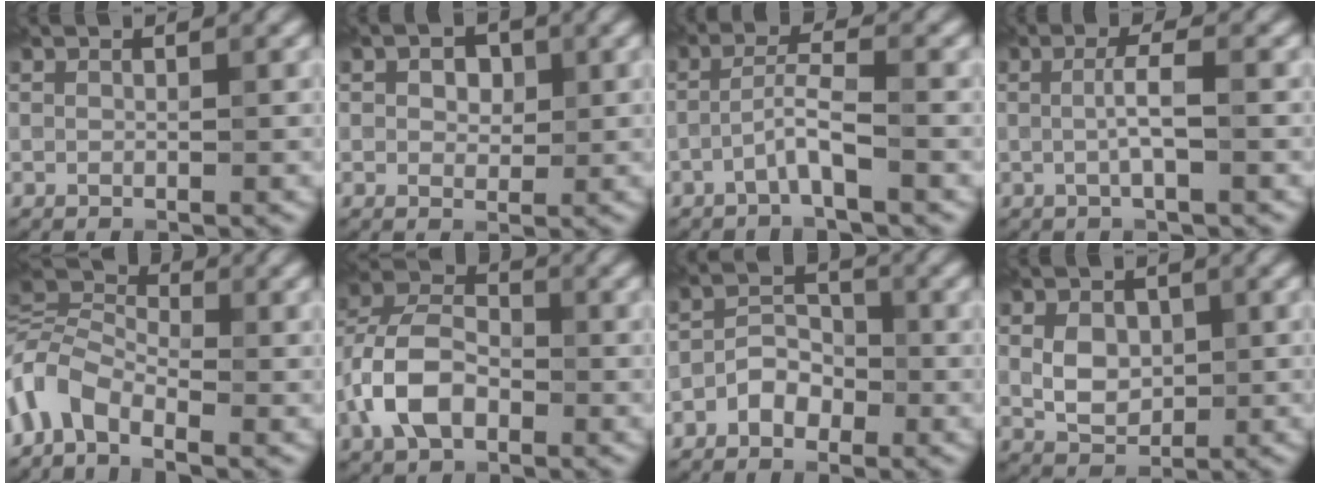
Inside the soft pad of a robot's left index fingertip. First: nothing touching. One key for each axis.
{"total": 2.4, "fx": 0.9, "fy": 1.6, "fz": 1.6, "tx": -0.018, "ty": 0.005, "tz": 0.007}
{"total": 2.5, "fx": -1.3, "fy": 0.0, "fz": 2.1, "tx": -0.044, "ty": 0.013, "tz": -0.031}
{"total": 2.2, "fx": 0.0, "fy": 0.1, "fz": 2.2, "tx": -0.043, "ty": 0.003, "tz": -0.004}
{"total": 4.9, "fx": -2.5, "fy": 2.5, "fz": 3.4, "tx": -0.075, "ty": 0.009, "tz": -0.074}
{"total": 7.0, "fx": -2.5, "fy": 4.4, "fz": 4.8, "tx": -0.103, "ty": 0.011, "tz": -0.057}
{"total": 2.7, "fx": -1.4, "fy": 1.9, "fz": 1.4, "tx": -0.018, "ty": 0.011, "tz": -0.029}
{"total": 3.1, "fx": 0.4, "fy": 2.3, "fz": 2.0, "tx": -0.035, "ty": -0.003, "tz": 0.005}